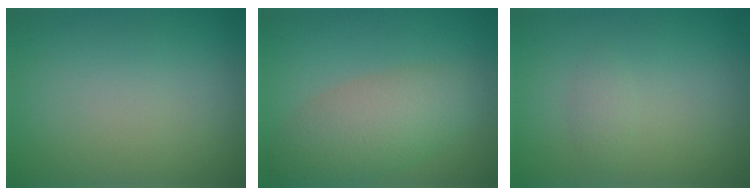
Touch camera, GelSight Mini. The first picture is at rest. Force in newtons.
{"total": 5.1, "press": 5.0, "slide": 0.4}
{"total": 0.9, "press": 0.9, "slide": 0.0}